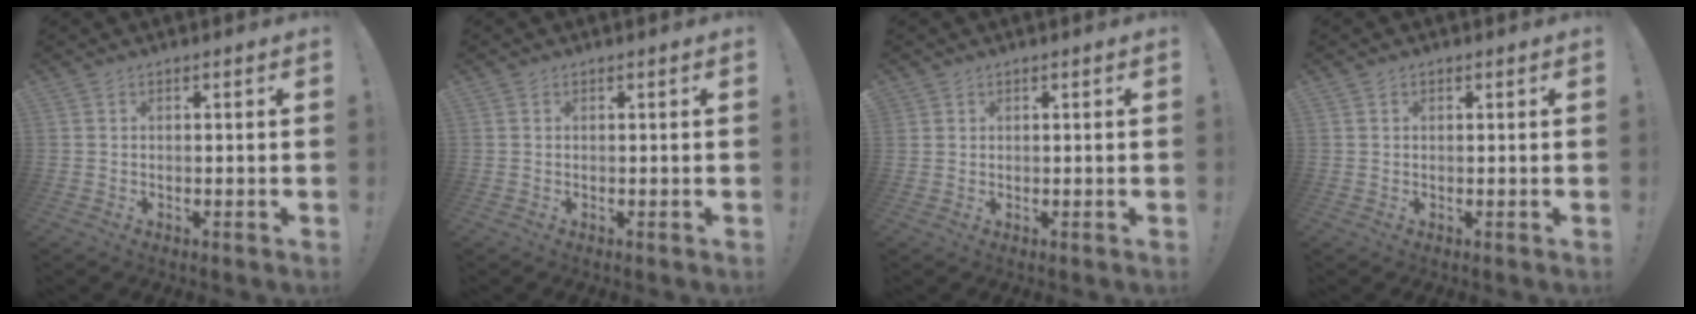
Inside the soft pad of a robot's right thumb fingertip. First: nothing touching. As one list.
[{"total": 0.0}, {"total": 1.0, "force": [0.7, 0.7, 0.1], "torque": [0.008, -0.005, 0.011]}, {"total": 0.6, "force": [0.3, 0.5, 0.1], "torque": [0.006, -0.001, 0.004]}]